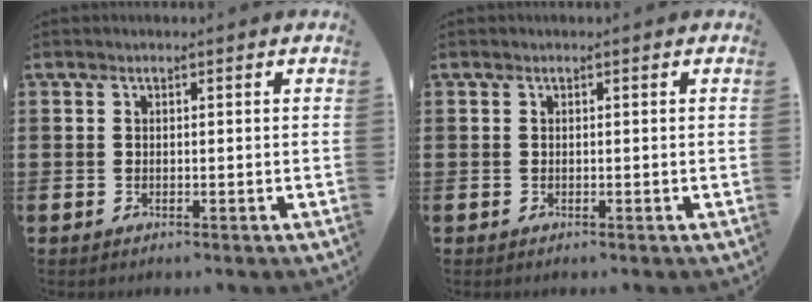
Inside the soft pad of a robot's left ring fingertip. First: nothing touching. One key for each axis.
{"total": 0.0}